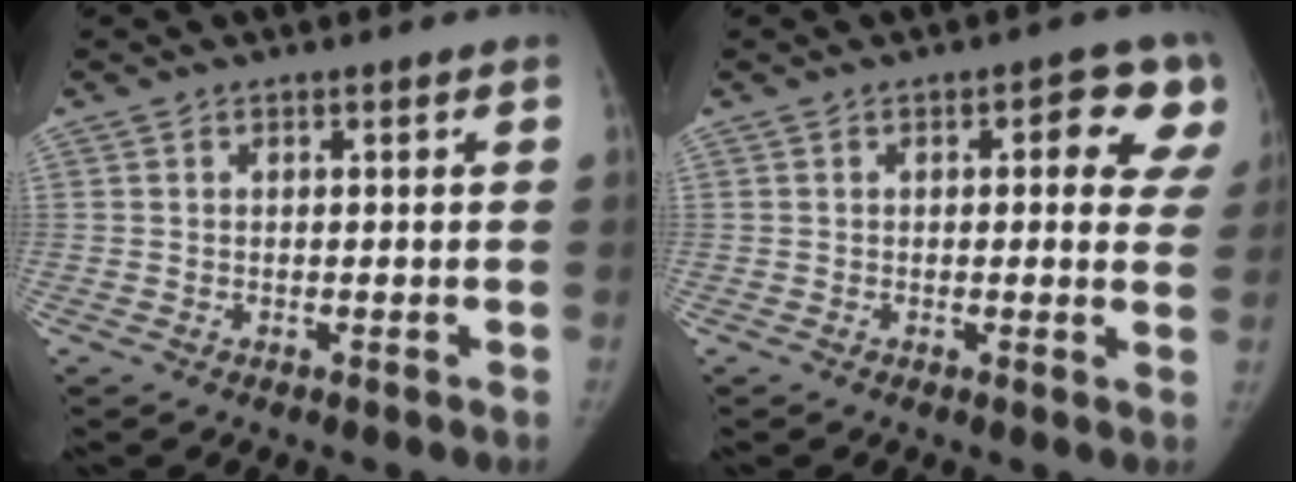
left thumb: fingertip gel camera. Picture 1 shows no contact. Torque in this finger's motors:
{"motor_torque": [-0.01, 0.03, 0.07, 0.08, 0.00]}